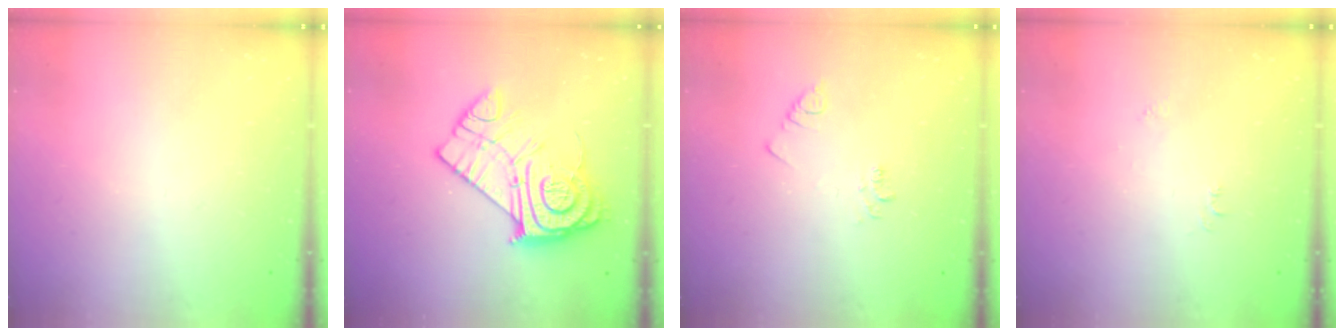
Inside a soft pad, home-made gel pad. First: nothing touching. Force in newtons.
{"total": 16.1, "press": 16.1, "slide": 1.1}
{"total": 3.3, "press": 3.3, "slide": 0.4}
{"total": 4.0, "press": 4.0, "slide": 0.6}